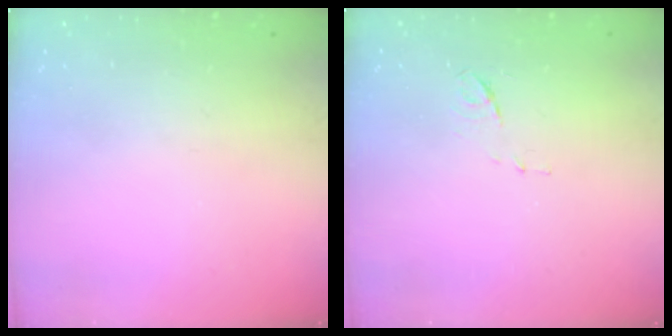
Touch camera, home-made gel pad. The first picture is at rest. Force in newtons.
{"total": 6.2, "press": 6.2, "slide": 0.5}